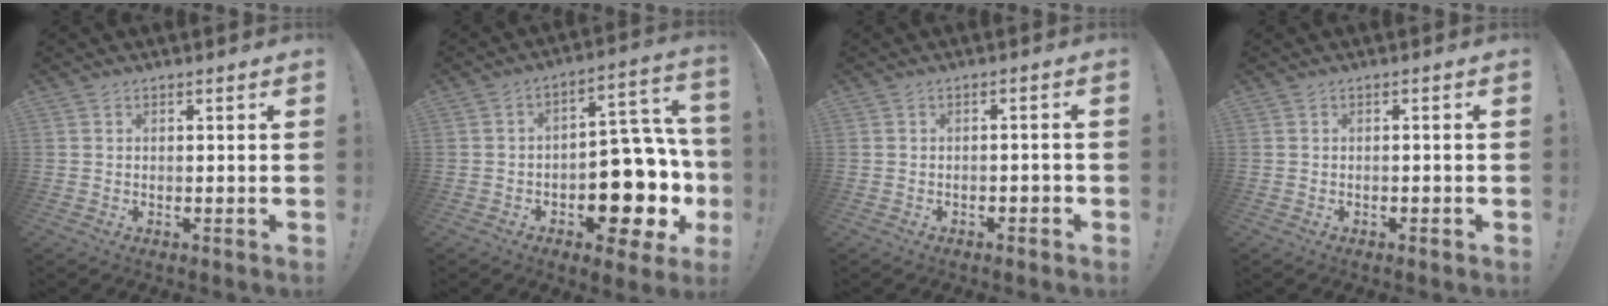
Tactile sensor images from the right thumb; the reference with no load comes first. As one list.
[{"total": 17.8, "force": [-6.0, 10.9, 12.8], "torque": [-0.115, 0.038, -0.081]}, {"total": 1.8, "force": [-1.3, 0.8, 1.0], "torque": [-0.017, 0.006, -0.023]}, {"total": 0.9, "force": [-0.8, 0.1, 0.4], "torque": [-0.010, 0.002, -0.014]}]